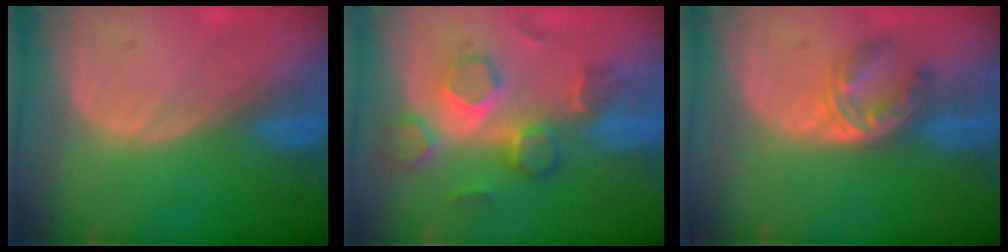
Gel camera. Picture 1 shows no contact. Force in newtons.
{"total": 9.1, "press": 7.8, "slide": 4.6}
{"total": 5.7, "press": 4.7, "slide": 3.2}